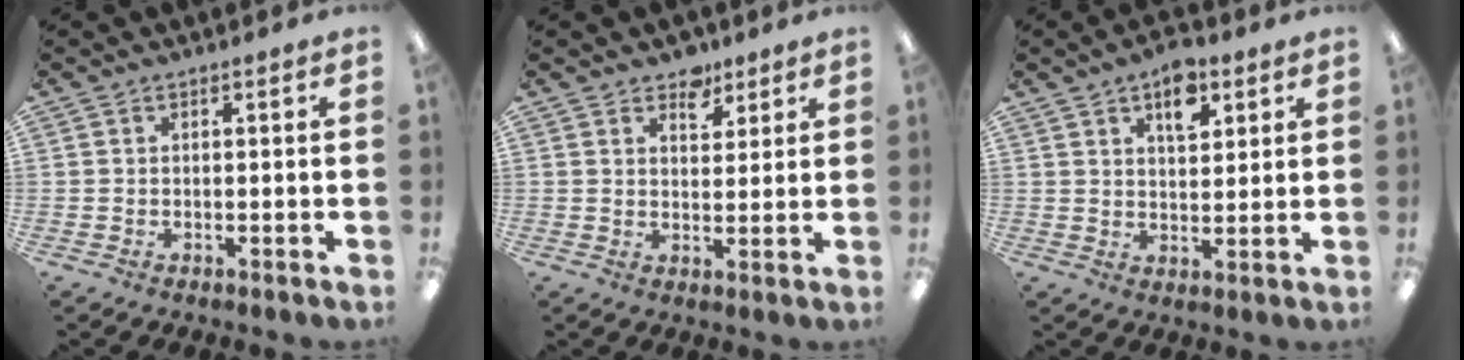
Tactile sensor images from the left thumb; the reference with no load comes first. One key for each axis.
{"total": 5.5, "fx": 4.1, "fy": 3.2, "fz": 1.7, "tx": -0.007, "ty": -0.022, "tz": 0.069}
{"total": 8.1, "fx": 4.6, "fy": 4.4, "fz": 5.0, "tx": -0.060, "ty": -0.016, "tz": 0.076}